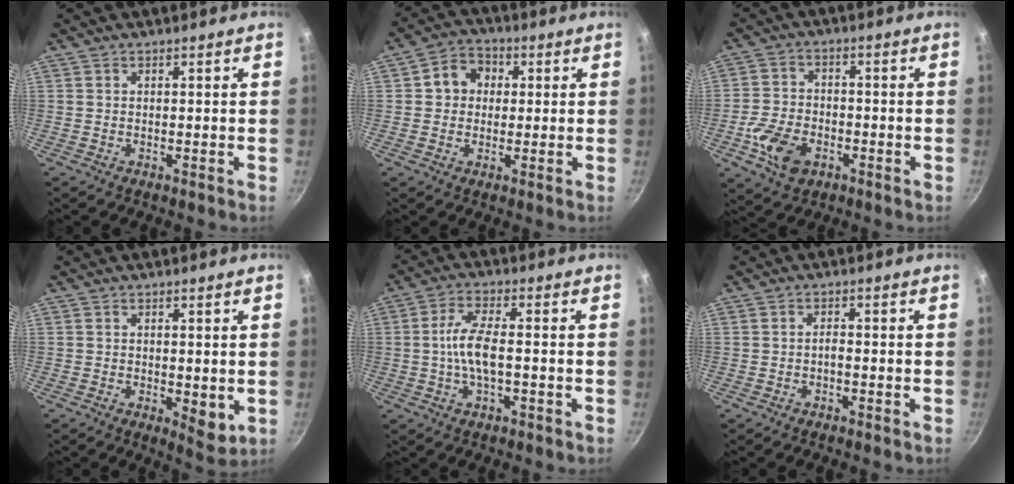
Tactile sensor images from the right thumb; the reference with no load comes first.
{"total": 6.9, "force": [1.3, 6.0, 3.2], "torque": [-0.018, 0.012, 0.009]}
{"total": 9.5, "force": [-3.6, 6.4, 6.0], "torque": [-0.105, 0.018, -0.068]}
{"total": 4.5, "force": [-0.2, 2.1, 4.0], "torque": [-0.054, -0.016, 0.002]}
{"total": 7.0, "force": [-0.8, 2.6, 6.5], "torque": [-0.128, 0.017, -0.023]}
{"total": 1.2, "force": [-0.6, 0.5, 0.8], "torque": [-0.012, 0.010, -0.012]}